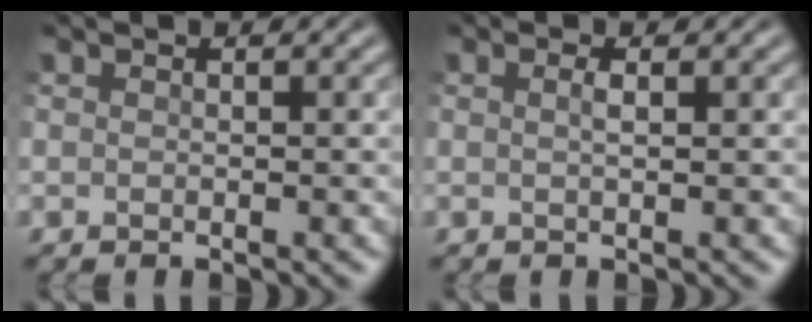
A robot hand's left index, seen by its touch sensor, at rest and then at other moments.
{"total": 1.0, "force": [0.0, 0.3, 0.9], "torque": [-0.014, 0.004, -0.003]}